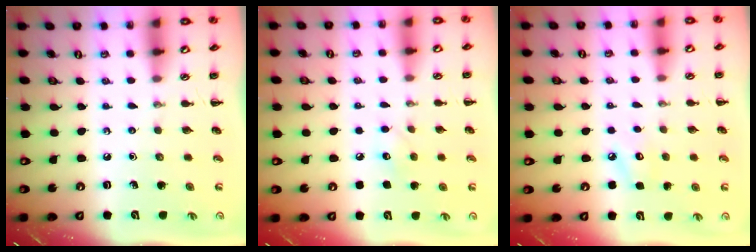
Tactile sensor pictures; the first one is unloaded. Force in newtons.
{"total": 6.6, "press": 6.4, "slide": 1.5}
{"total": 4.2, "press": 4.0, "slide": 1.3}